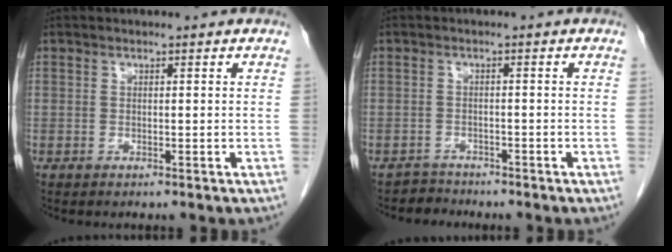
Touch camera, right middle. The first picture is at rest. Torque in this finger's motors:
{"motor_torque": [-0.02, -0.22, -0.04, -0.03]}